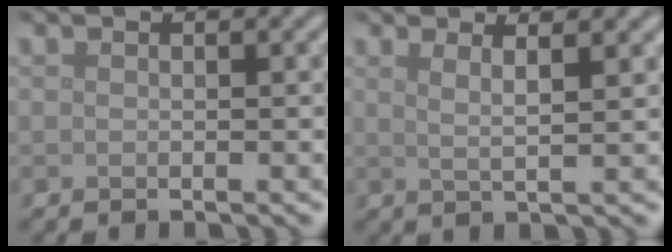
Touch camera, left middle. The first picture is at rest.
{"total": 3.3, "force": [1.9, 1.0, 2.5], "torque": [-0.026, 0.010, 0.006]}